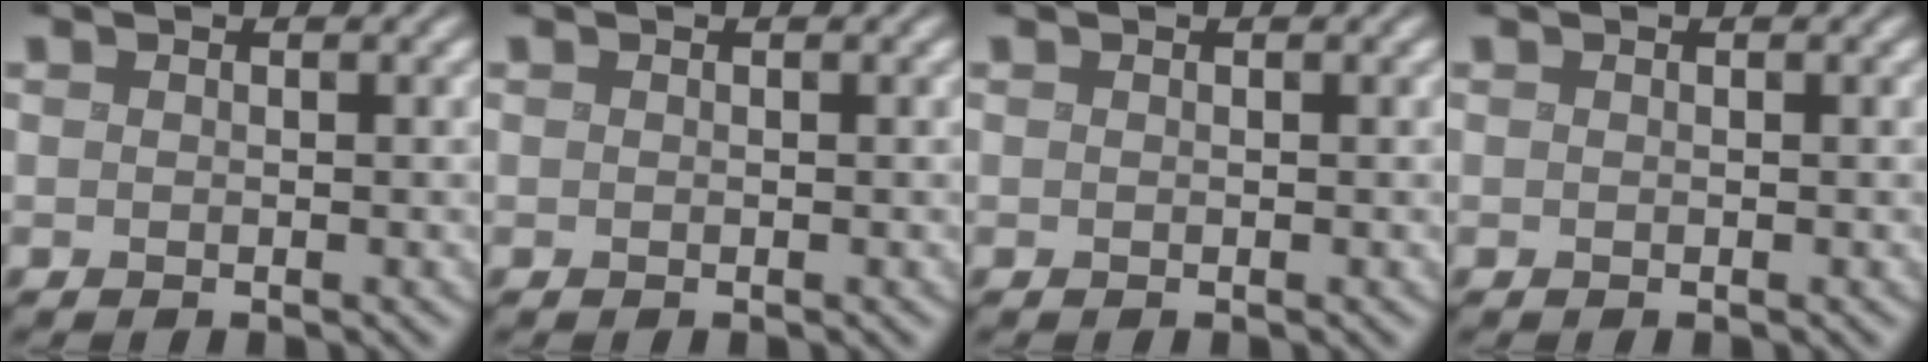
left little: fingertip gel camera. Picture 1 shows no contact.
{"total": 0.0}
{"total": 0.0}
{"total": 0.0}